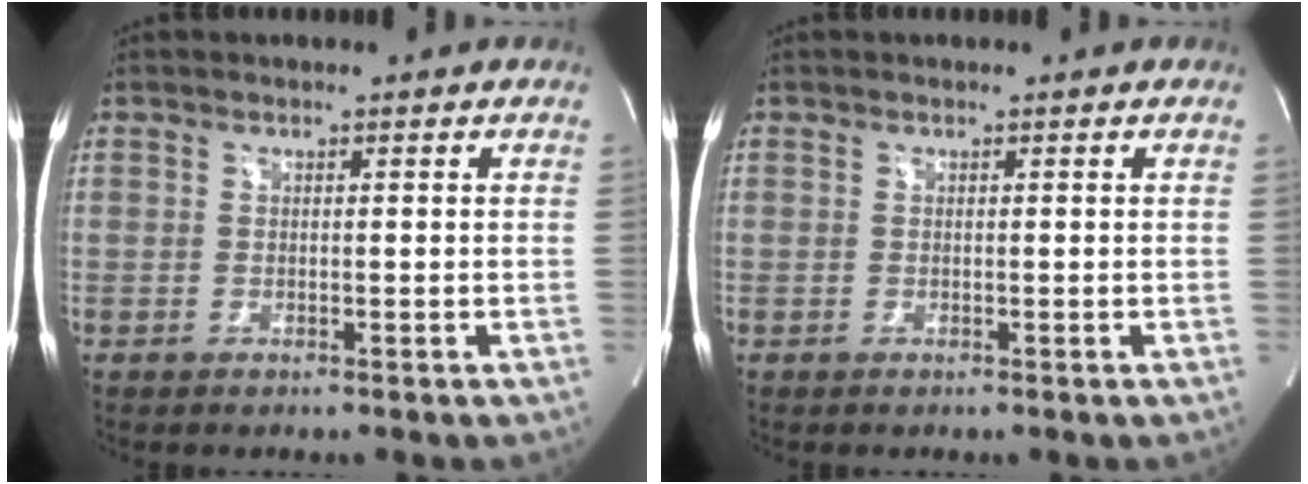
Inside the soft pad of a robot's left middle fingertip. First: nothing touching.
{"total": 0.0}